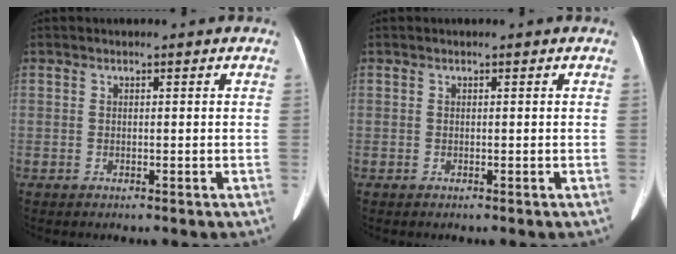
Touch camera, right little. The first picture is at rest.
{"total": 0.0}